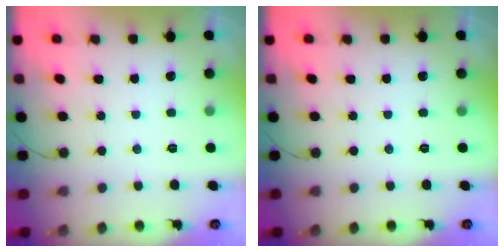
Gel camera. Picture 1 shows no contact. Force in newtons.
{"total": 0.0}